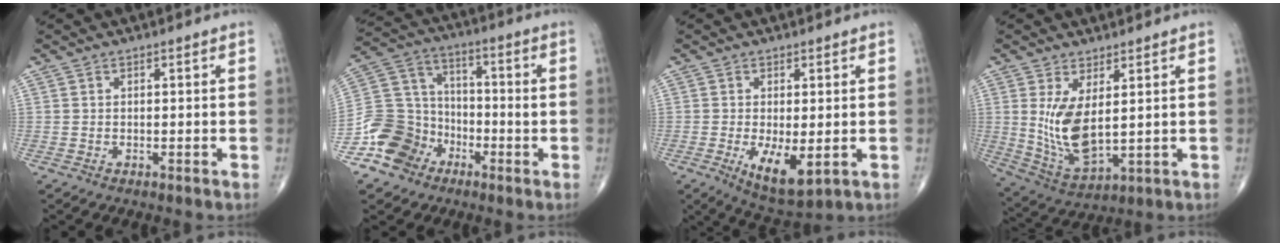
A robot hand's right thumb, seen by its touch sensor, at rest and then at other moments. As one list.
[{"total": 12.5, "force": [-6.3, 10.1, 3.8], "torque": [-0.046, 0.065, -0.122]}, {"total": 8.0, "force": [-1.7, 3.2, 7.1], "torque": [-0.116, -0.023, -0.018]}, {"total": 10.2, "force": [1.8, 4.5, 8.9], "torque": [-0.174, -0.028, 0.053]}]